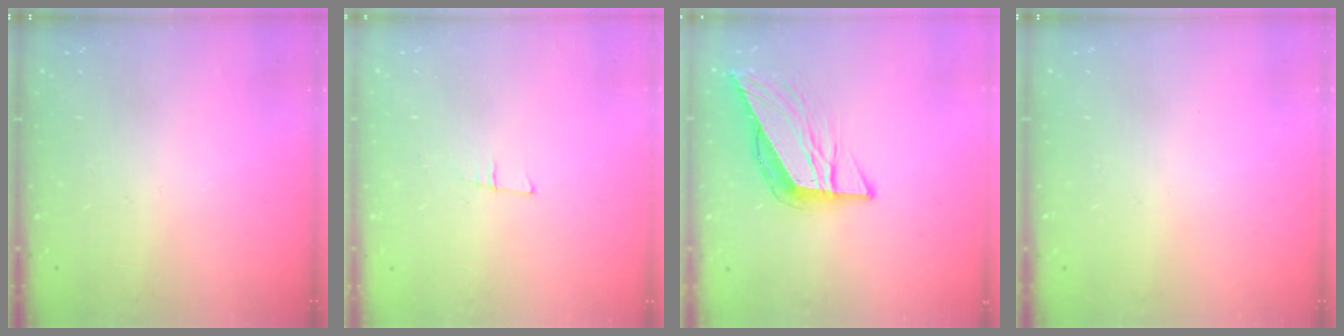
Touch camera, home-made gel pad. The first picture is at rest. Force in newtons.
{"total": 5.6, "press": 4.7, "slide": 2.9}
{"total": 9.9, "press": 9.9, "slide": 0.8}
{"total": 0.0}